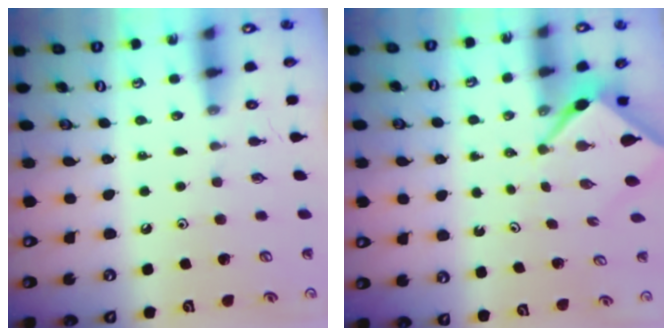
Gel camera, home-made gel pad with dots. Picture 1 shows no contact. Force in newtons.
{"total": 2.8, "press": 2.8, "slide": 0.3}